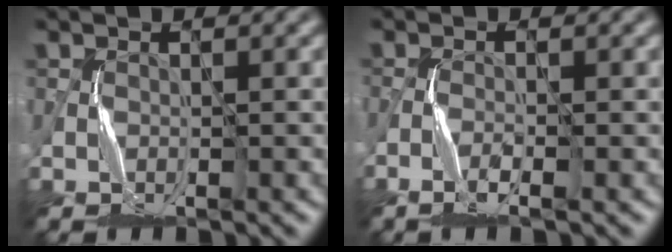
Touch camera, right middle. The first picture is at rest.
{"total": 1.5, "force": [-0.9, 0.0, 1.3], "torque": [-0.028, -0.001, -0.021]}